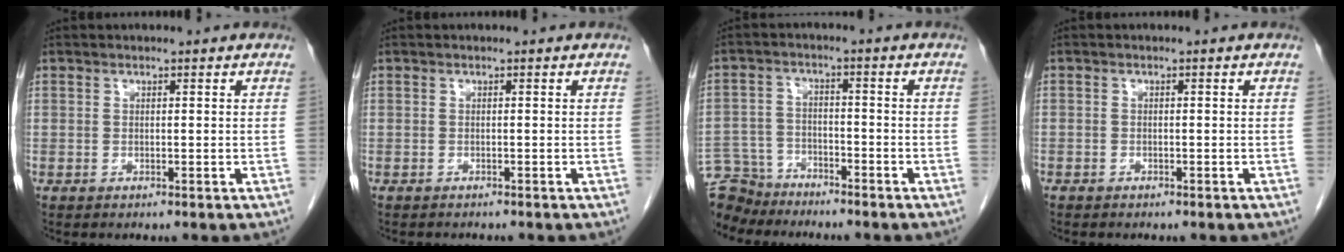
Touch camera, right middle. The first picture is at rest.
{"total": 1.4, "force": [-1.3, 0.2, 0.4], "torque": [-0.011, -0.005, -0.015]}
{"total": 8.6, "force": [-8.0, 3.2, 0.2], "torque": [-0.012, 0.004, -0.148]}
{"total": 0.8, "force": [-0.6, 0.5, 0.1], "torque": [-0.009, 0.002, -0.012]}